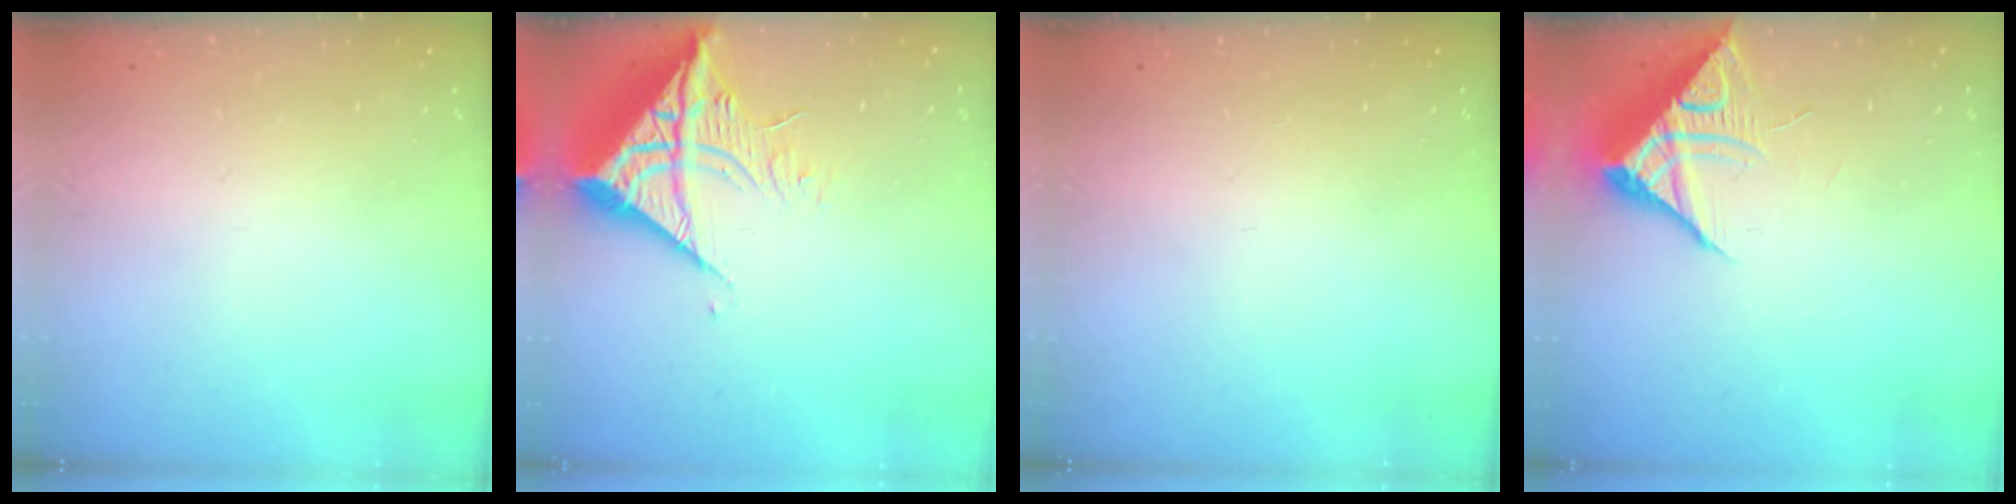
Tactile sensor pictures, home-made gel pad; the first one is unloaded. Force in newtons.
{"total": 11.2, "press": 11.1, "slide": 1.4}
{"total": 0.0}
{"total": 9.7, "press": 9.7, "slide": 0.5}